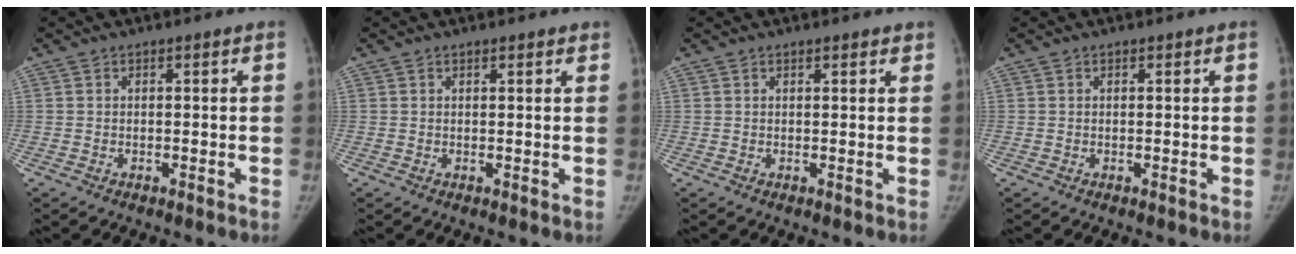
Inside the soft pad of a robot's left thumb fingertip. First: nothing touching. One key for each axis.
{"total": 1.4, "fx": 1.1, "fy": 0.3, "fz": 0.7, "tx": -0.006, "ty": -0.001, "tz": 0.014}
{"total": 1.7, "fx": 1.4, "fy": 0.5, "fz": 0.9, "tx": -0.006, "ty": -0.002, "tz": 0.017}
{"total": 0.0}